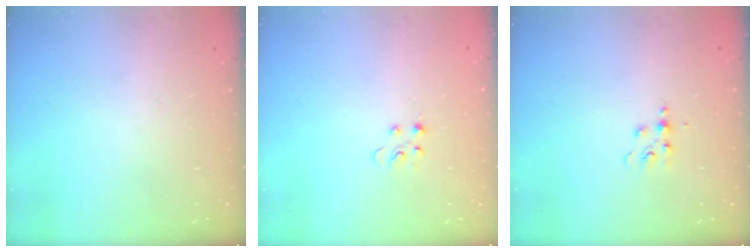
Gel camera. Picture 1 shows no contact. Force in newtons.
{"total": 2.7, "press": 2.7, "slide": 0.4}
{"total": 5.1, "press": 5.1, "slide": 0.6}